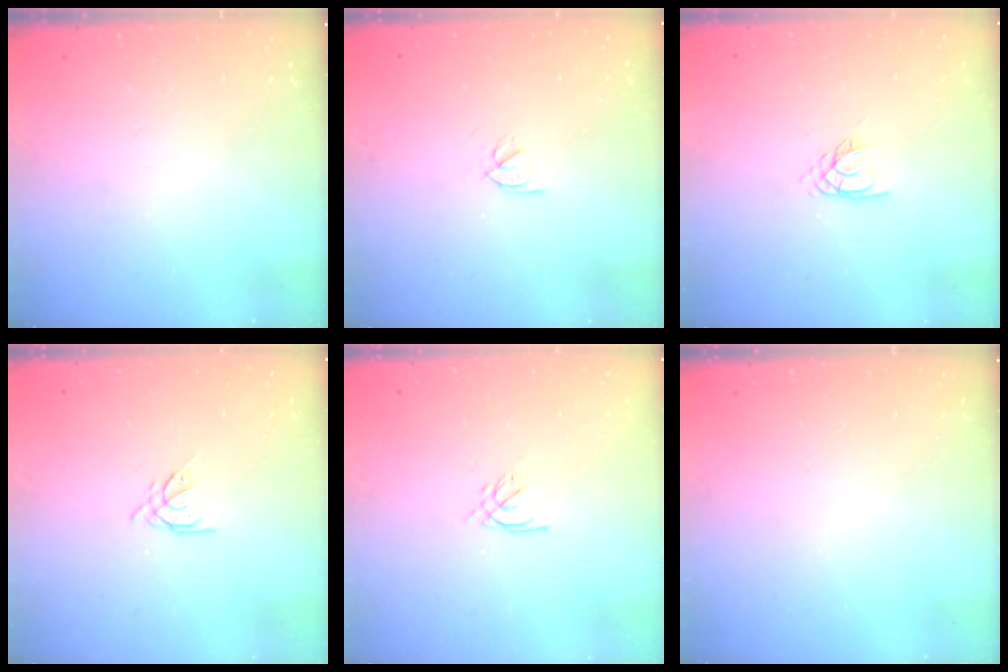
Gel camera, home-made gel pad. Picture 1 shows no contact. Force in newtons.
{"total": 2.1, "press": 2.1, "slide": 0.4}
{"total": 1.8, "press": 1.8, "slide": 0.2}
{"total": 1.9, "press": 1.8, "slide": 0.5}
{"total": 1.2, "press": 1.0, "slide": 0.5}
{"total": 0.0}